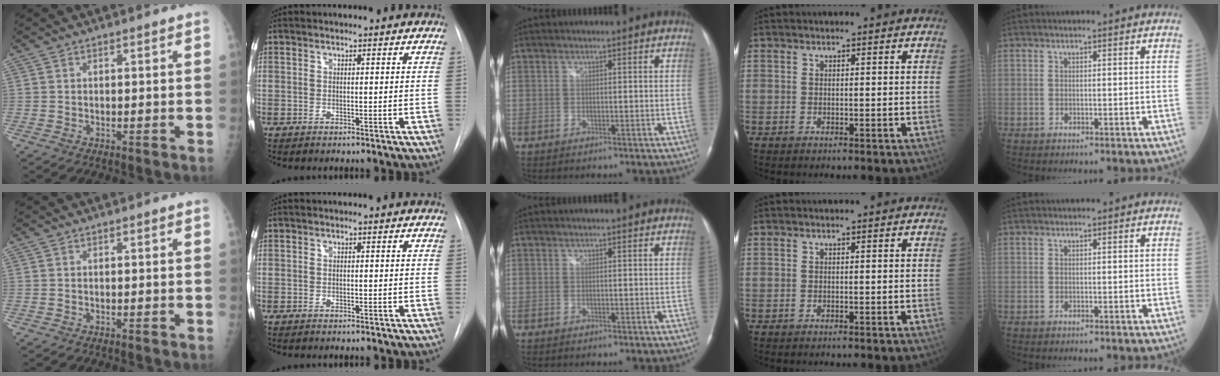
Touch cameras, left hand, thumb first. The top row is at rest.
{}